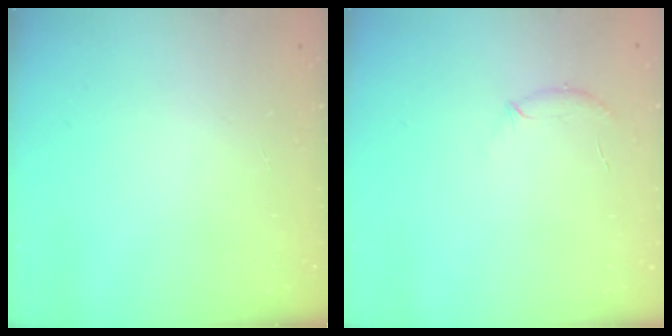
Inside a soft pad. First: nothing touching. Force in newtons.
{"total": 6.1, "press": 5.9, "slide": 1.4}